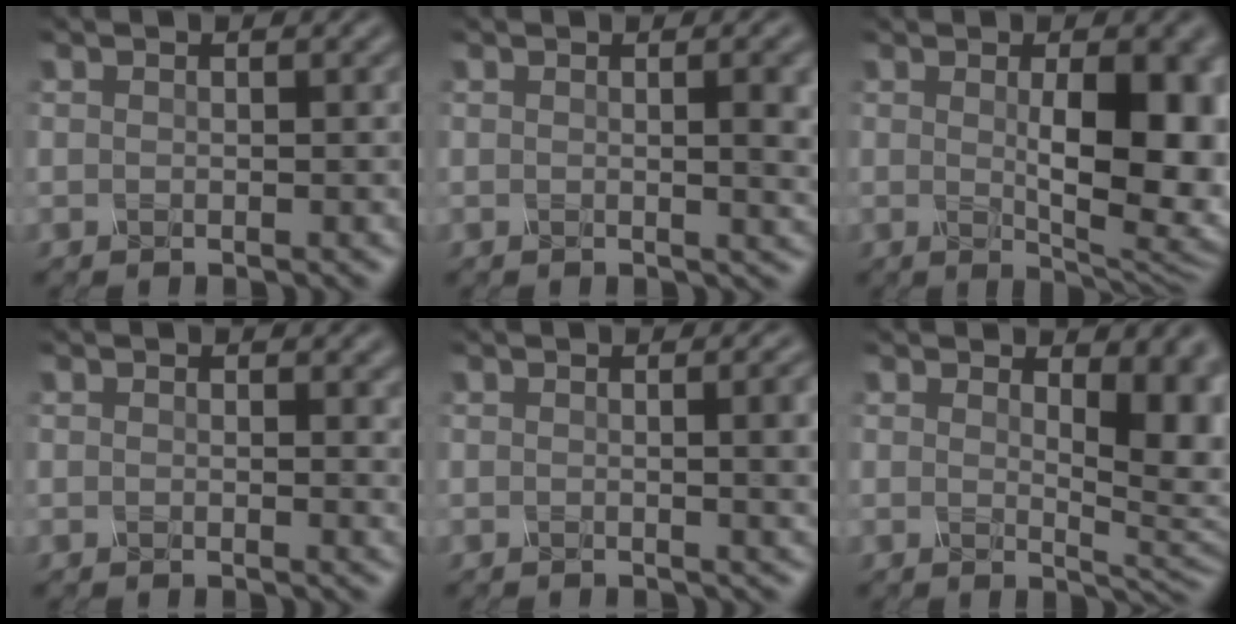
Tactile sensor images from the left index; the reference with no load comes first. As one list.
[{"total": 4.6, "force": [0.6, 1.5, 4.3], "torque": [-0.036, 0.003, 0.010]}, {"total": 8.9, "force": [0.3, 2.7, 8.4], "torque": [-0.115, -0.007, 0.012]}, {"total": 1.4, "force": [0.8, 0.5, 1.0], "torque": [-0.004, 0.000, 0.012]}, {"total": 5.8, "force": [0.5, 2.3, 5.3], "torque": [-0.025, 0.009, 0.005]}, {"total": 6.9, "force": [1.7, 2.8, 6.1], "torque": [-0.056, -0.007, 0.030]}]